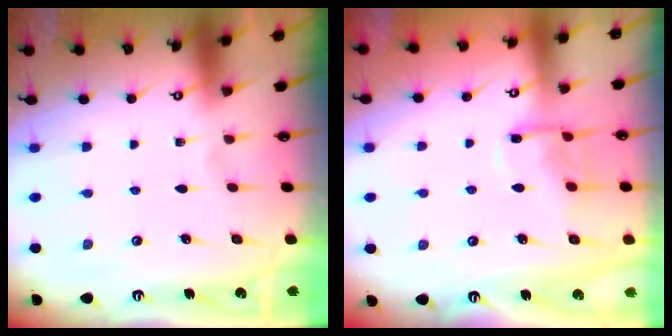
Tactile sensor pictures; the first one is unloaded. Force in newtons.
{"total": 9.1, "press": 9.1, "slide": 0.8}